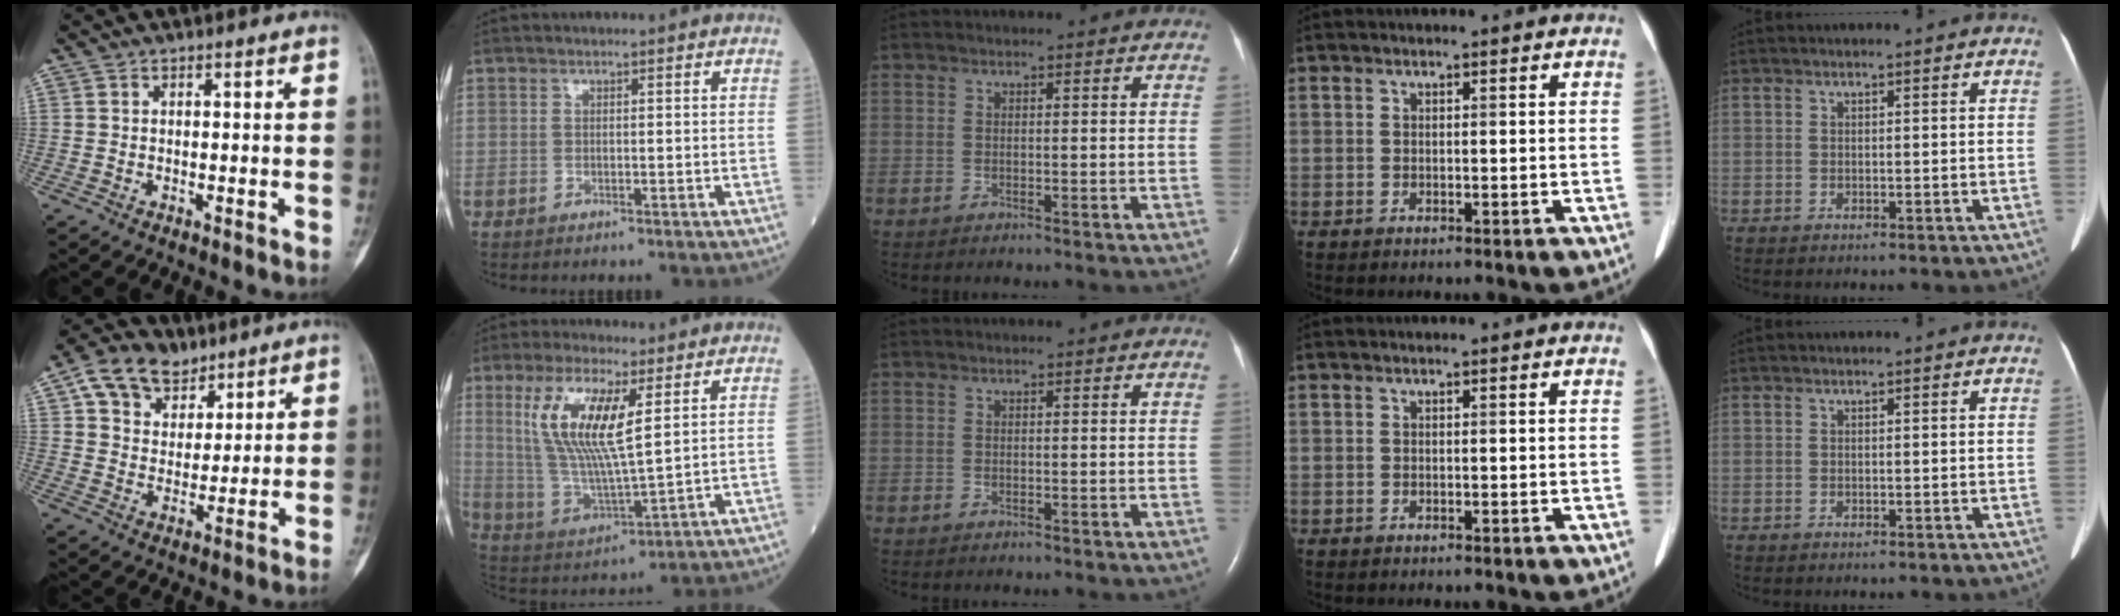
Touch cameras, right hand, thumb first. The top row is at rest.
{"thumb": {"total": 12.3, "force": [7.1, 8.6, 5.3], "torque": [-0.062, -0.014, 0.126]}, "index": {"total": 12.8, "force": [4.4, 2.6, 11.8], "torque": [-0.255, -0.002, 0.089]}}